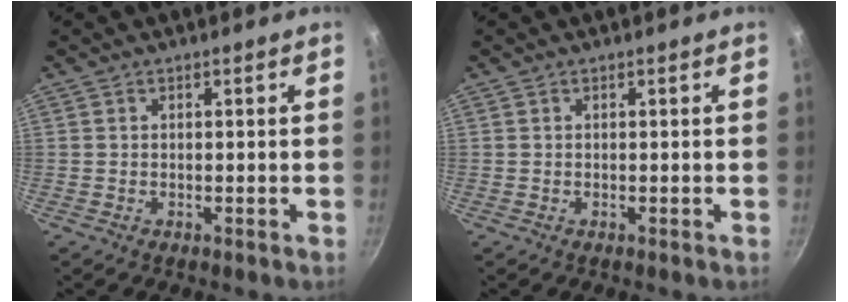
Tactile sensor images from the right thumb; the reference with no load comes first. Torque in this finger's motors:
{"motor_torque": [-0.02, 0.03, 0.00, 0.00, 0.00]}